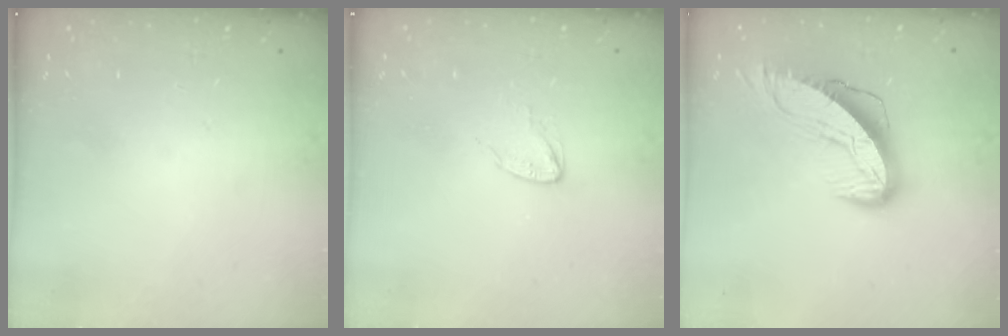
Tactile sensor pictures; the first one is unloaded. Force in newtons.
{"total": 2.3, "press": 2.3, "slide": 0.2}
{"total": 11.8, "press": 11.7, "slide": 1.2}